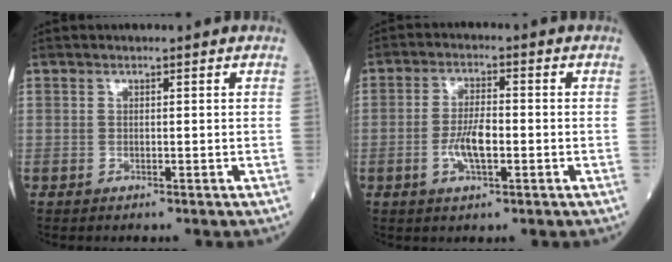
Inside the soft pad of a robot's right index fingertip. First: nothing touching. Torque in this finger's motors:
{"motor_torque": [0.48, -0.46, 0.12, 0.06]}